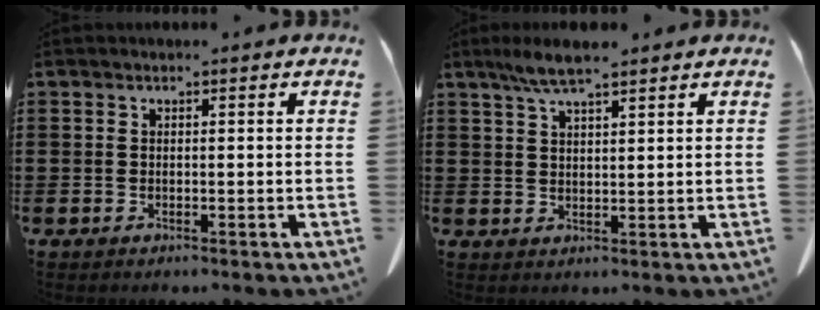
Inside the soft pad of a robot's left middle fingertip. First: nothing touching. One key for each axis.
{"total": 4.7, "fx": 3.4, "fy": 0.7, "fz": 3.2, "tx": -0.069, "ty": 0.003, "tz": 0.061}